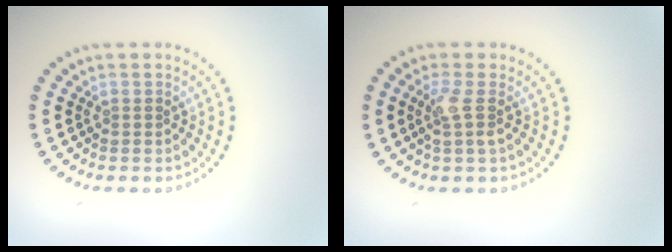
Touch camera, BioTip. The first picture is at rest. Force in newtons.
{"total": 1.9, "press": 1.5, "slide": 1.2}